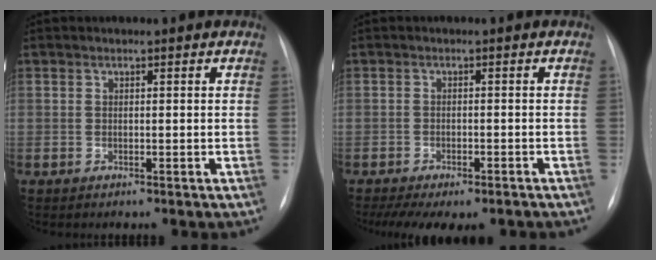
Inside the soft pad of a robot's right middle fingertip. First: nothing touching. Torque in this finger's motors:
{"motor_torque": [0.49, -0.75, 0.06, 0.00]}